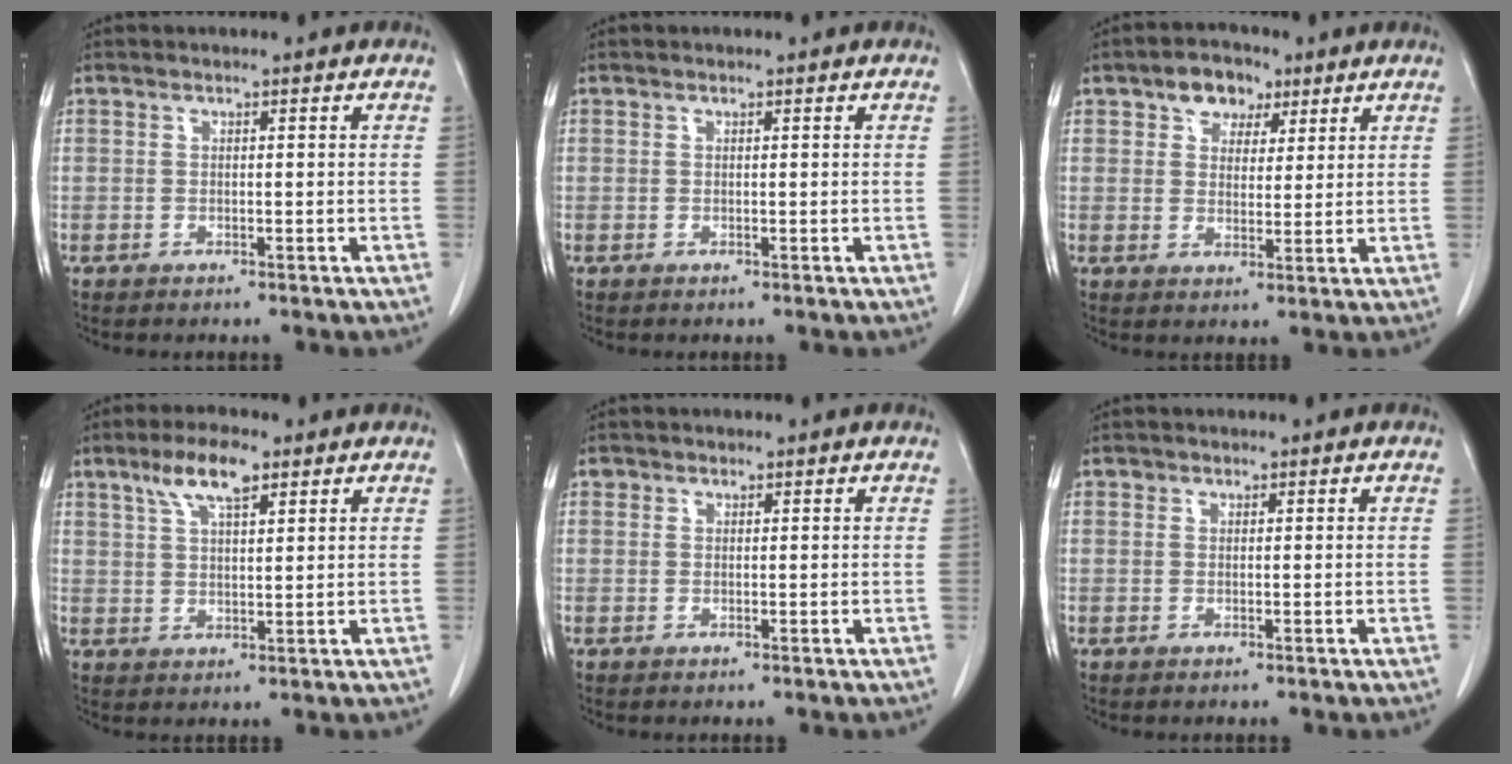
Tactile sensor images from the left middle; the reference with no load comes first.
{"total": 0.0}
{"total": 5.6, "force": [3.3, 3.8, 2.6], "torque": [-0.036, 0.017, 0.054]}
{"total": 6.8, "force": [4.2, 1.7, 5.0], "torque": [-0.102, 0.010, 0.077]}
{"total": 0.8, "force": [0.6, 0.6, 0.0], "torque": [0.006, -0.002, 0.007]}
{"total": 0.5, "force": [0.4, 0.3, 0.0], "torque": [0.002, -0.001, 0.006]}